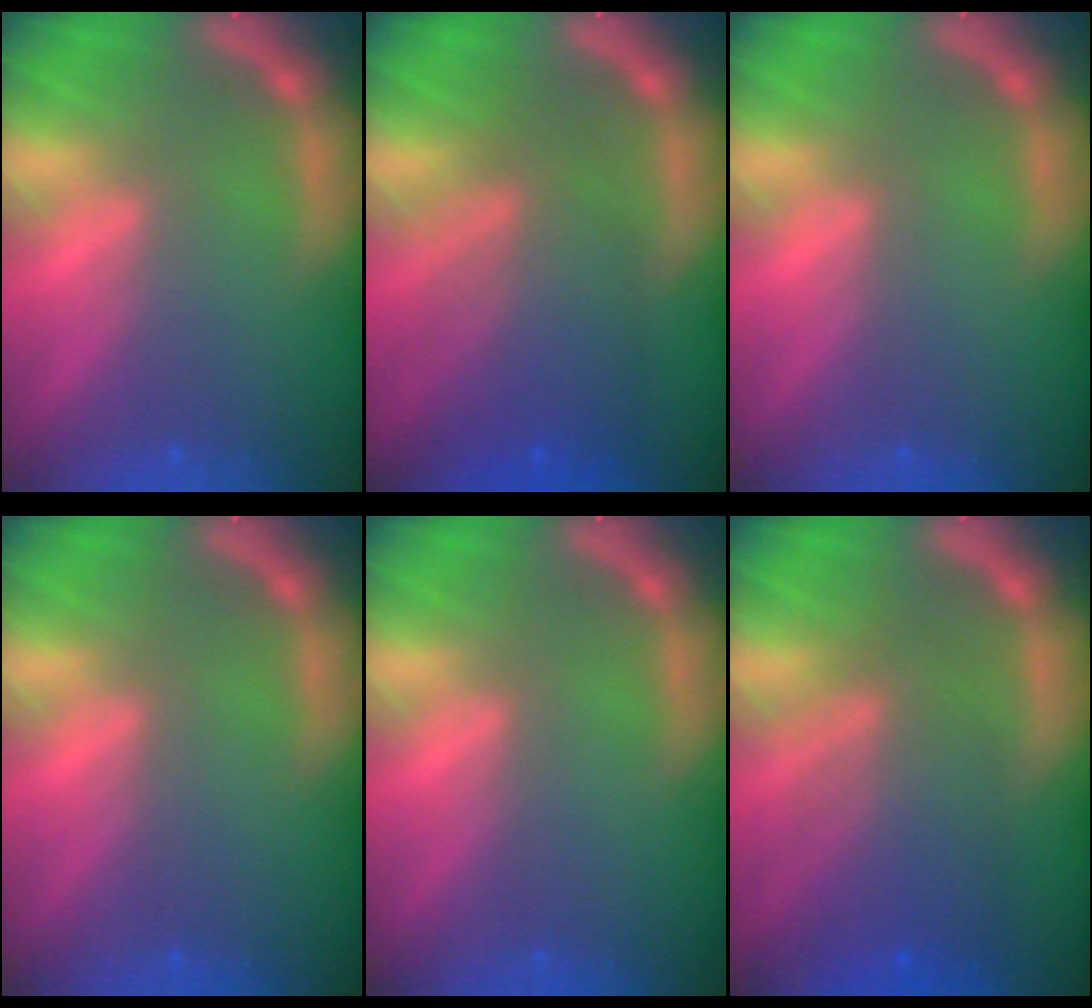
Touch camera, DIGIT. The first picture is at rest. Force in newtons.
{"total": 7.1}
{"total": 0.0}
{"total": 0.0}
{"total": 0.0}
{"total": 6.5}